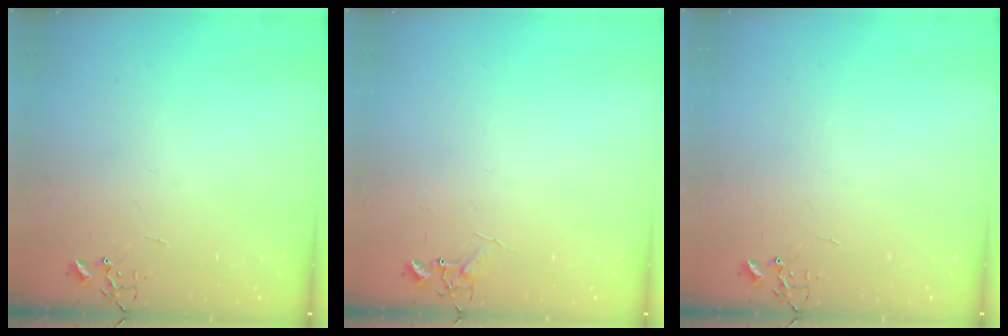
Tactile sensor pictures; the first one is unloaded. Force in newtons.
{"total": 5.2, "press": 5.2, "slide": 0.6}
{"total": 0.0}